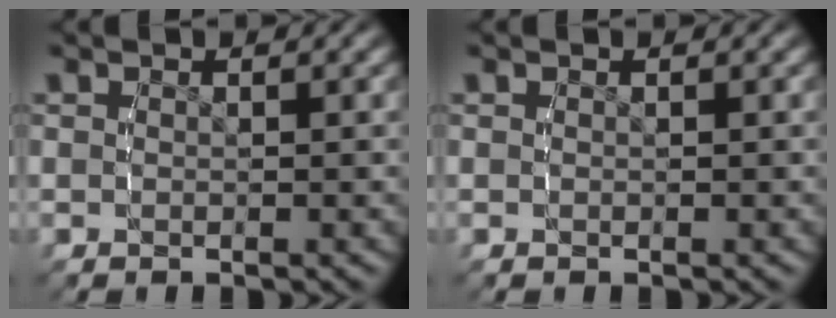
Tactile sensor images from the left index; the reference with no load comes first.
{"total": 0.0}